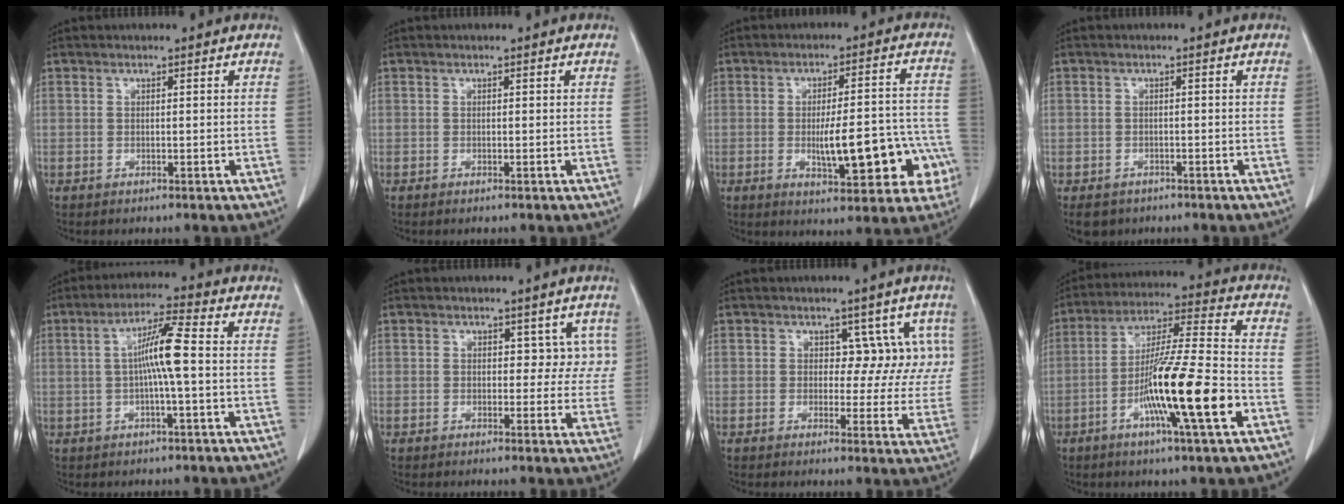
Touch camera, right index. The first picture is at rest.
{"total": 0.0}
{"total": 13.1, "force": [-3.5, 4.0, 12.0], "torque": [-0.146, 0.023, -0.037]}
{"total": 4.0, "force": [-2.8, 2.8, 0.6], "torque": [-0.008, 0.002, -0.041]}
{"total": 7.1, "force": [0.0, 0.0, 7.1], "torque": [-0.134, 0.012, -0.004]}
{"total": 3.6, "force": [1.1, 2.6, 2.3], "torque": [-0.005, 0.009, 0.010]}
{"total": 6.3, "force": [1.9, 4.4, 4.0], "torque": [-0.013, 0.012, 0.020]}
{"total": 16.3, "force": [-5.7, 0.1, 15.3], "torque": [-0.271, -0.011, -0.102]}